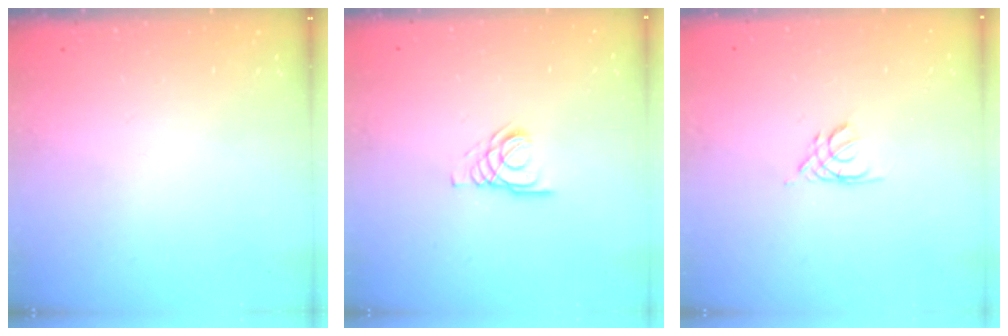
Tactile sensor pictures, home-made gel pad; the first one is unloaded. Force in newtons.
{"total": 3.7, "press": 3.7, "slide": 0.4}
{"total": 2.1, "press": 2.0, "slide": 0.4}